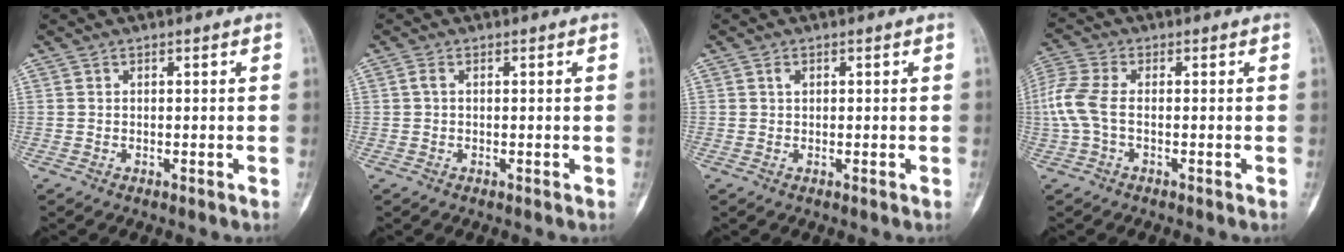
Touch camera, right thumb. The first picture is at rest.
{"total": 0.8, "force": [0.1, 0.4, 0.6], "torque": [-0.015, 0.000, 0.000]}
{"total": 0.9, "force": [0.3, 0.7, 0.5], "torque": [-0.006, 0.001, 0.004]}
{"total": 7.4, "force": [-0.6, 3.8, 6.4], "torque": [-0.166, 0.013, -0.019]}